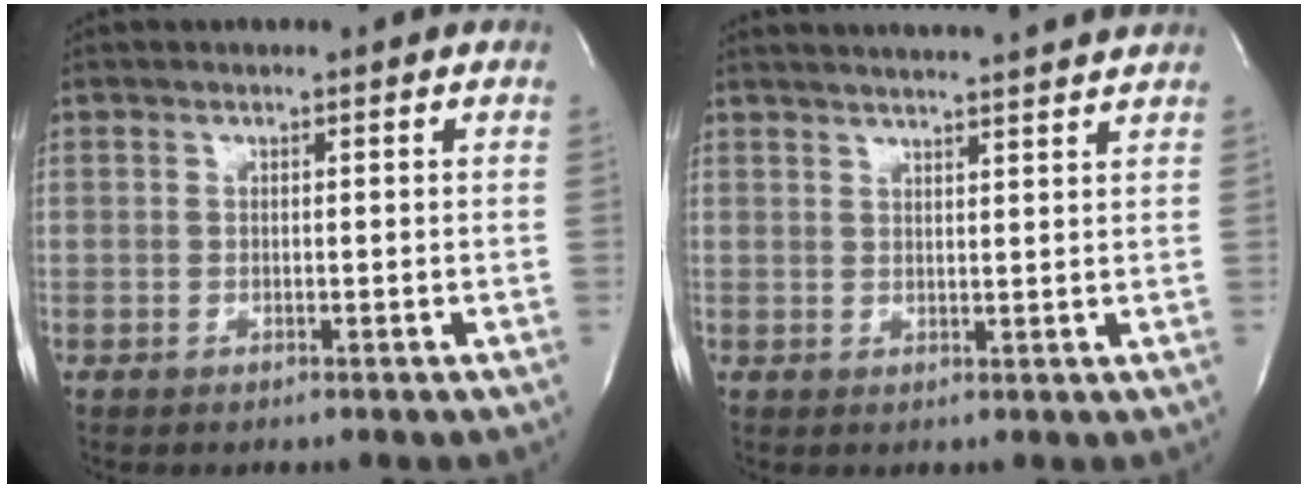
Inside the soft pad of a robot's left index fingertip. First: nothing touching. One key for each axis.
{"total": 11.6, "fx": 10.9, "fy": -0.7, "fz": 4.1, "tx": -0.069, "ty": 0.000, "tz": 0.135}